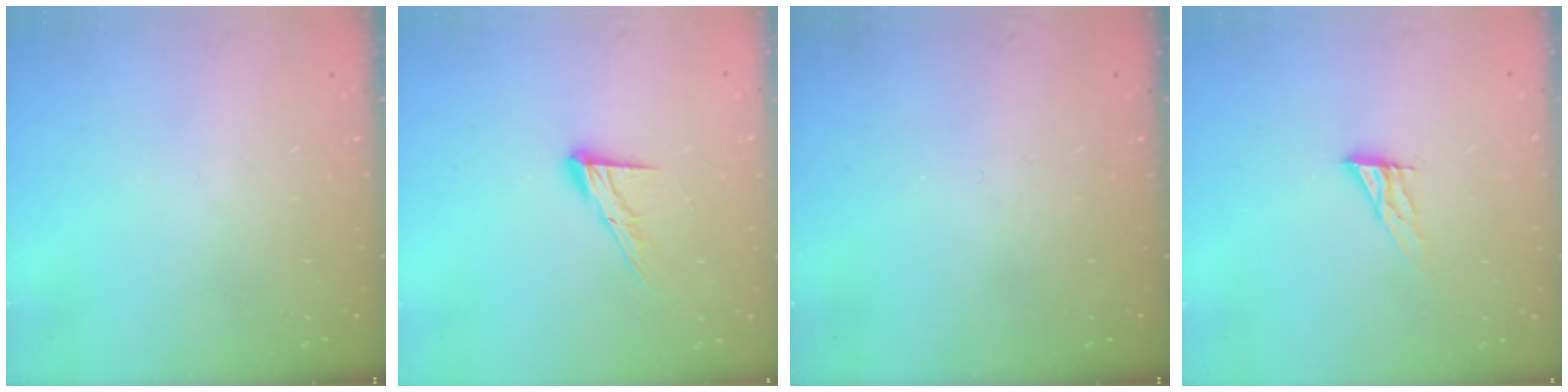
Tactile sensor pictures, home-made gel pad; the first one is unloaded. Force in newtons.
{"total": 10.7, "press": 10.6, "slide": 1.3}
{"total": 0.0}
{"total": 7.5, "press": 7.5, "slide": 0.3}